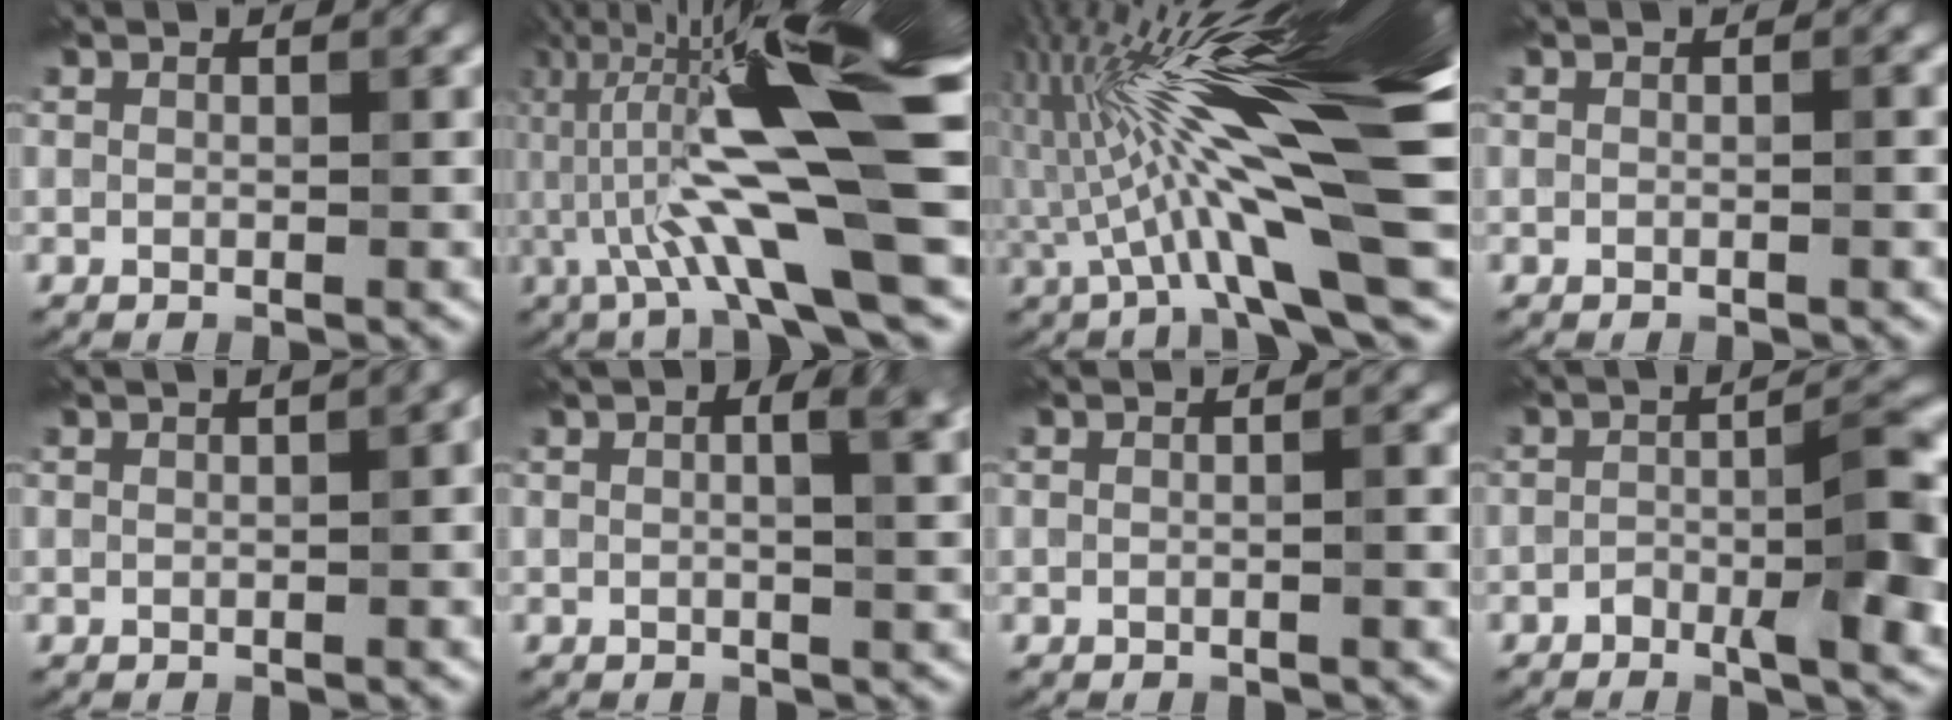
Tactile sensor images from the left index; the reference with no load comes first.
{"total": 14.5, "force": [0.2, 2.6, 14.2], "torque": [-0.242, 0.022, 0.001]}
{"total": 14.7, "force": [-1.3, 2.6, 14.4], "torque": [-0.243, 0.027, -0.011]}
{"total": 0.7, "force": [-0.2, 0.1, 0.6], "torque": [-0.010, -0.003, -0.007]}
{"total": 3.2, "force": [0.6, 1.4, 2.8], "torque": [-0.015, 0.018, 0.007]}
{"total": 7.9, "force": [2.9, 3.7, 6.4], "torque": [-0.037, 0.035, 0.004]}
{"total": 1.4, "force": [-0.2, 0.4, 1.3], "torque": [-0.008, -0.003, -0.008]}
{"total": 6.8, "force": [-2.6, 1.9, 5.9], "torque": [-0.093, 0.009, -0.048]}